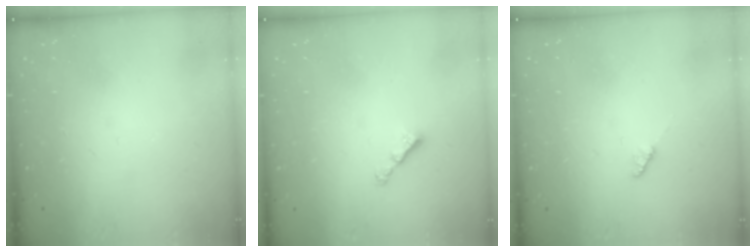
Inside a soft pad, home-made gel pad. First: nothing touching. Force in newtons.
{"total": 2.9, "press": 2.8, "slide": 0.6}
{"total": 2.2, "press": 2.2, "slide": 0.3}